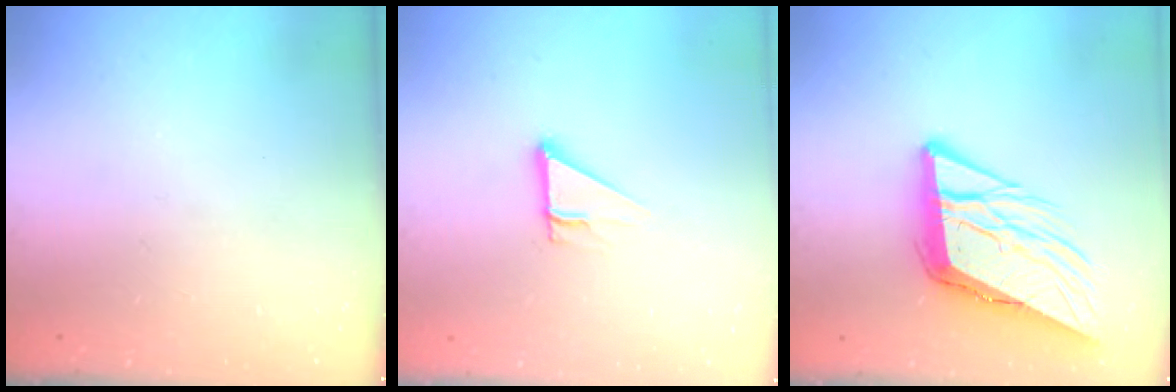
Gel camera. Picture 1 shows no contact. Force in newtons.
{"total": 2.7, "press": 2.7, "slide": 0.1}
{"total": 11.0, "press": 10.7, "slide": 2.3}